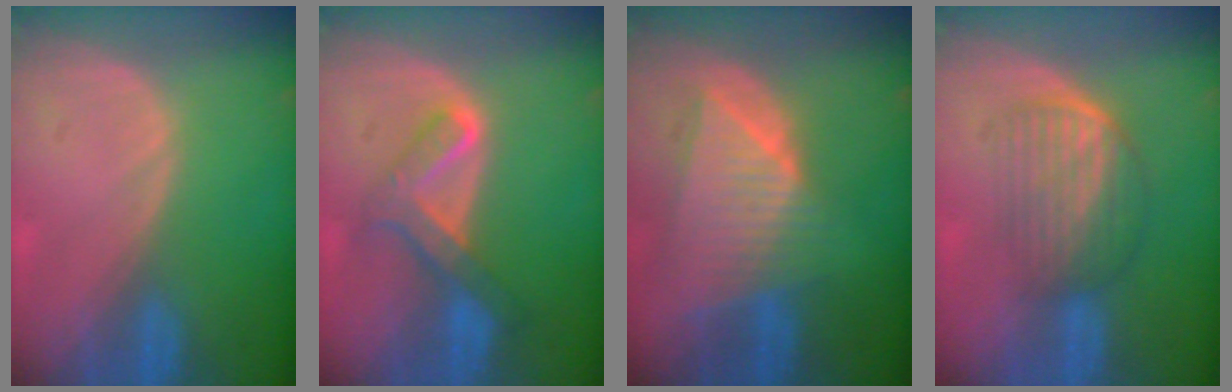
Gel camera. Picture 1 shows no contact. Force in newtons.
{"total": 6.4, "press": 6.0, "slide": 2.1}
{"total": 9.1, "press": 8.0, "slide": 4.3}
{"total": 7.0, "press": 5.9, "slide": 3.8}